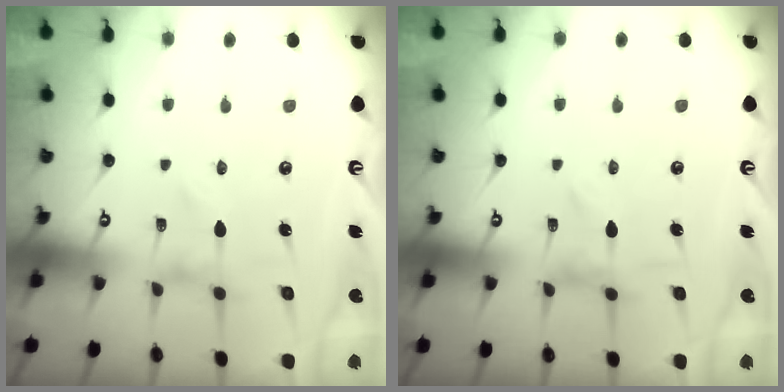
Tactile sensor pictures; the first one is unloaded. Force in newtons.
{"total": 0.9, "press": 0.9, "slide": 0.3}